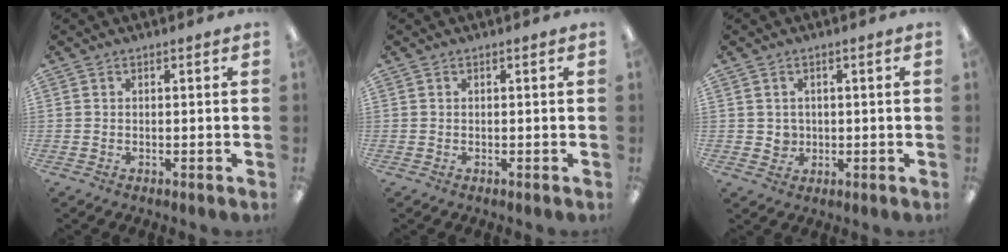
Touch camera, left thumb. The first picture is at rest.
{"total": 0.0}
{"total": 2.9, "force": [0.7, 2.7, 0.4], "torque": [0.002, -0.001, 0.009]}